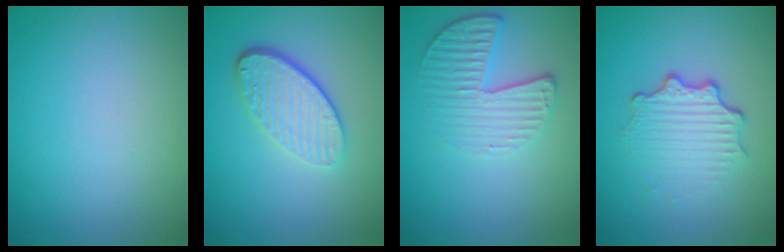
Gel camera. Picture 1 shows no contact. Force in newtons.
{"total": 4.5, "press": 3.2, "slide": 3.1}
{"total": 3.3, "press": 3.0, "slide": 1.5}
{"total": 3.4, "press": 2.6, "slide": 2.3}